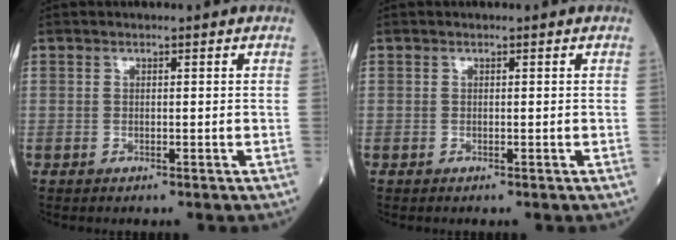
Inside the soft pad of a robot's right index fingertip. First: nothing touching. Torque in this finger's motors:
{"motor_torque": [-0.24, -0.03, -0.06, 0.00]}